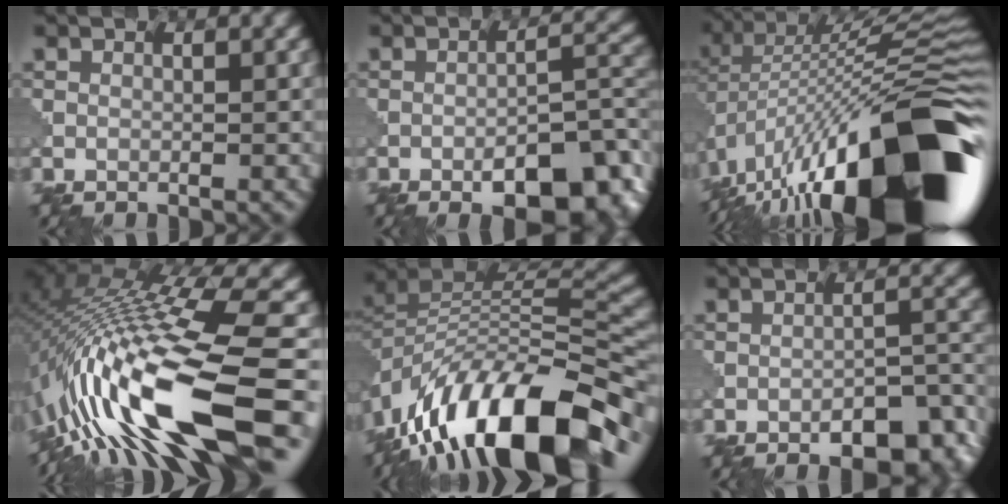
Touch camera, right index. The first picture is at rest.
{"total": 8.9, "force": [-5.0, 3.2, 6.6], "torque": [-0.082, 0.008, -0.071]}
{"total": 19.6, "force": [-8.9, 6.6, 16.1], "torque": [-0.260, 0.027, -0.159]}
{"total": 15.6, "force": [-4.6, 3.7, 14.5], "torque": [-0.268, 0.018, -0.078]}
{"total": 15.3, "force": [-8.8, 6.9, 10.4], "torque": [-0.182, 0.020, -0.152]}
{"total": 6.6, "force": [-4.3, 2.4, 4.3], "torque": [-0.051, 0.008, -0.064]}